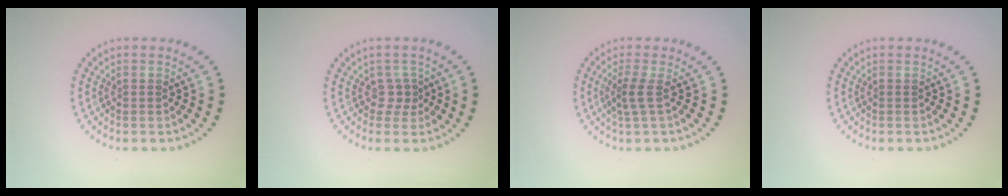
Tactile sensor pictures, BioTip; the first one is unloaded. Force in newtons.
{"total": 1.4, "press": 0.9, "slide": 1.0}
{"total": 1.9, "press": 1.3, "slide": 1.5}
{"total": 0.0}